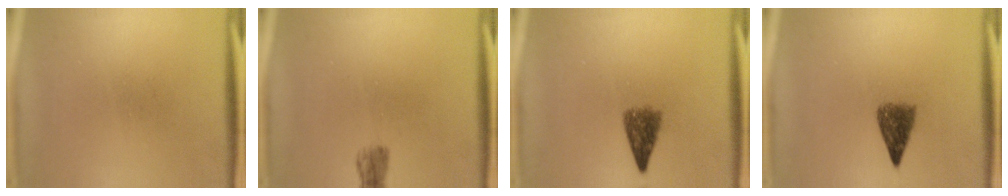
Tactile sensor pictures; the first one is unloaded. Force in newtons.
{"total": 2.1}
{"total": 4.0}
{"total": 4.1}